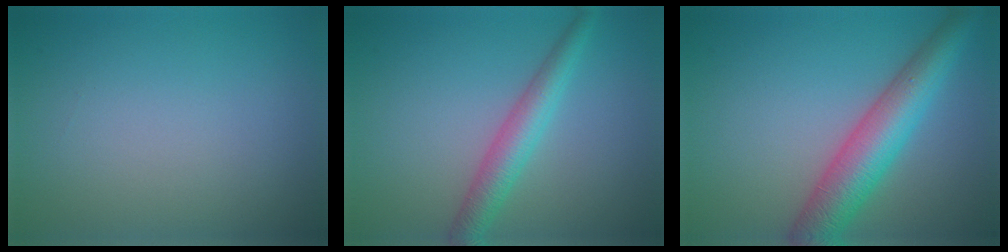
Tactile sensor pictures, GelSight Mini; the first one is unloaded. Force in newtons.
{"total": 3.6, "press": 3.6, "slide": 0.1}
{"total": 6.7, "press": 6.7, "slide": 0.2}